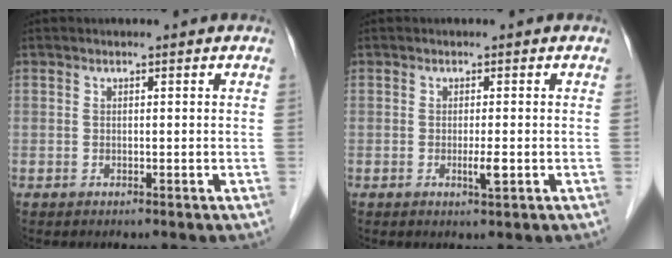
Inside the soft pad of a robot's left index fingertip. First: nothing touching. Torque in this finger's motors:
{"motor_torque": [0.58, 0.45, 0.16, 0.06]}